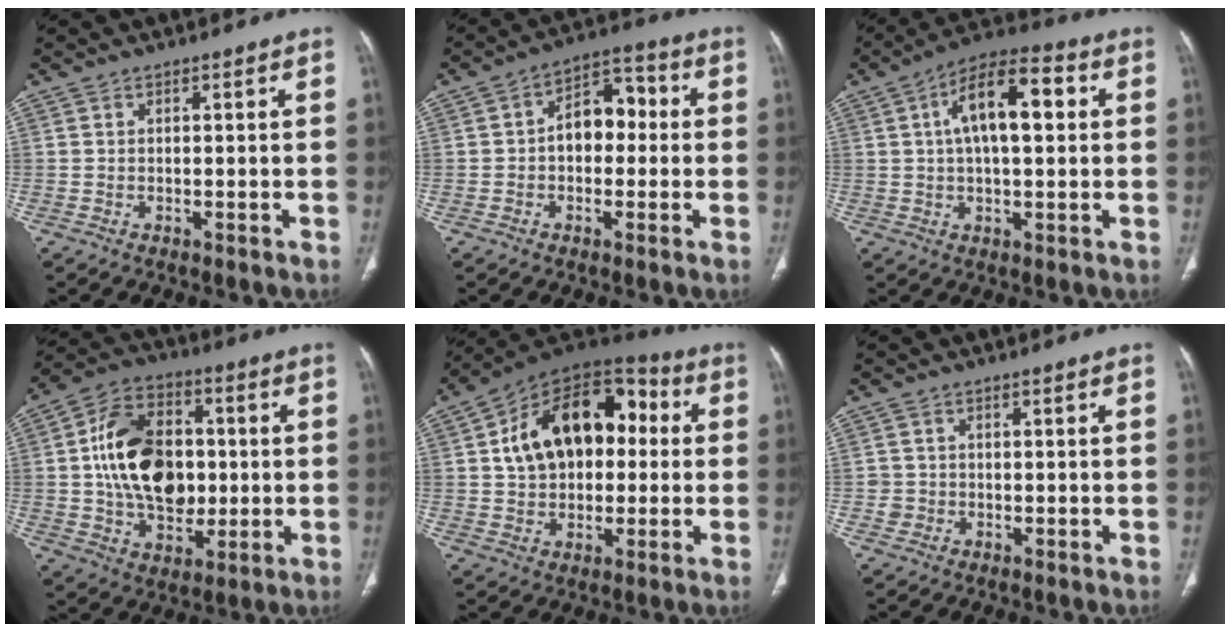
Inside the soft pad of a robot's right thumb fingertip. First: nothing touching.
{"total": 9.1, "force": [0.0, 6.2, 6.7], "torque": [-0.069, 0.034, -0.012]}
{"total": 13.1, "force": [2.7, 5.8, 11.4], "torque": [-0.186, 0.025, 0.037]}
{"total": 19.1, "force": [0.8, 13.3, 13.6], "torque": [-0.199, 0.016, 0.017]}
{"total": 20.9, "force": [2.9, 13.8, 15.5], "torque": [-0.214, 0.035, 0.041]}
{"total": 2.0, "force": [-0.5, 2.0, 0.0], "torque": [0.013, 0.008, -0.012]}